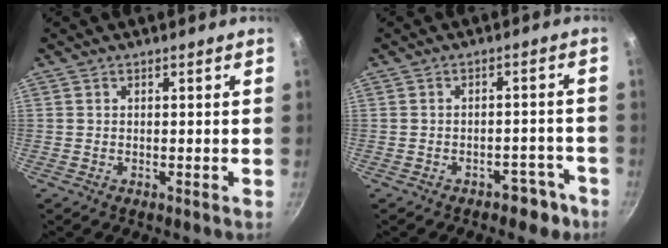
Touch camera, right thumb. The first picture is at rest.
{"total": 4.8, "force": [-3.3, 2.9, 2.0], "torque": [0.006, 0.045, -0.021]}